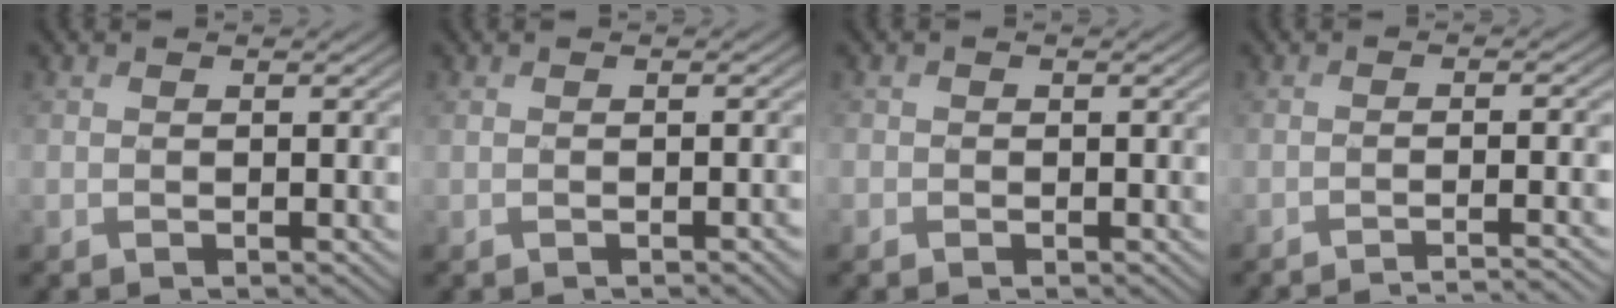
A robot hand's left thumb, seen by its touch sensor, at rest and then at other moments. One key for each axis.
{"total": 0.9, "fx": -0.6, "fy": 0.2, "fz": 0.7, "tx": -0.008, "ty": 0.000, "tz": -0.009}
{"total": 1.3, "fx": -0.6, "fy": 1.2, "fz": 0.1, "tx": 0.002, "ty": -0.005, "tz": -0.018}
{"total": 4.1, "fx": -3.1, "fy": 0.3, "fz": 2.6, "tx": -0.036, "ty": 0.004, "tz": -0.060}